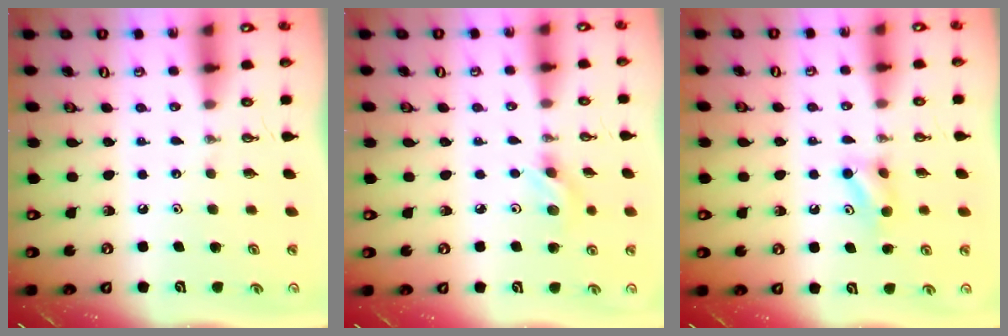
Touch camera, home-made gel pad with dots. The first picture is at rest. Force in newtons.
{"total": 8.5, "press": 6.6, "slide": 5.3}
{"total": 5.3, "press": 5.2, "slide": 0.6}